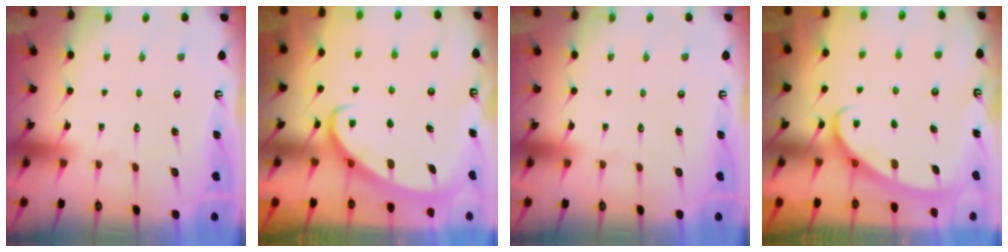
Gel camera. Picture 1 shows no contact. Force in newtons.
{"total": 2.6, "press": 2.6, "slide": 0.3}
{"total": 0.0}
{"total": 2.8, "press": 2.8, "slide": 0.4}